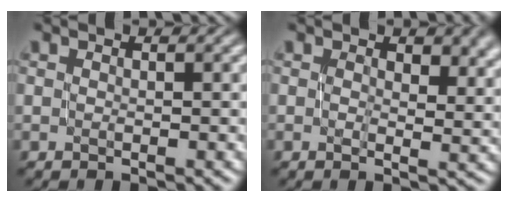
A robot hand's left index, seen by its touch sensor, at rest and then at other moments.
{"total": 4.4, "force": [1.4, 2.5, 3.4], "torque": [-0.041, 0.002, 0.015]}